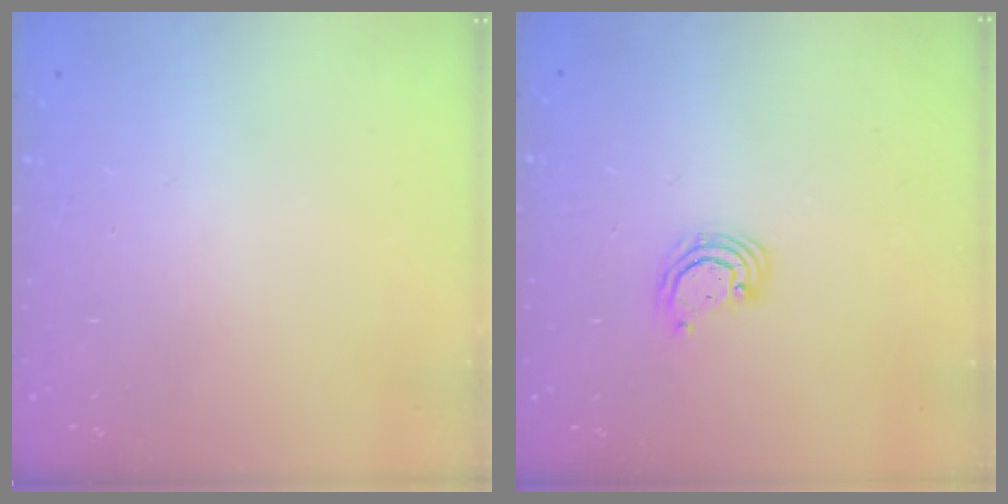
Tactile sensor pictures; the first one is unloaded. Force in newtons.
{"total": 3.0, "press": 2.9, "slide": 0.3}